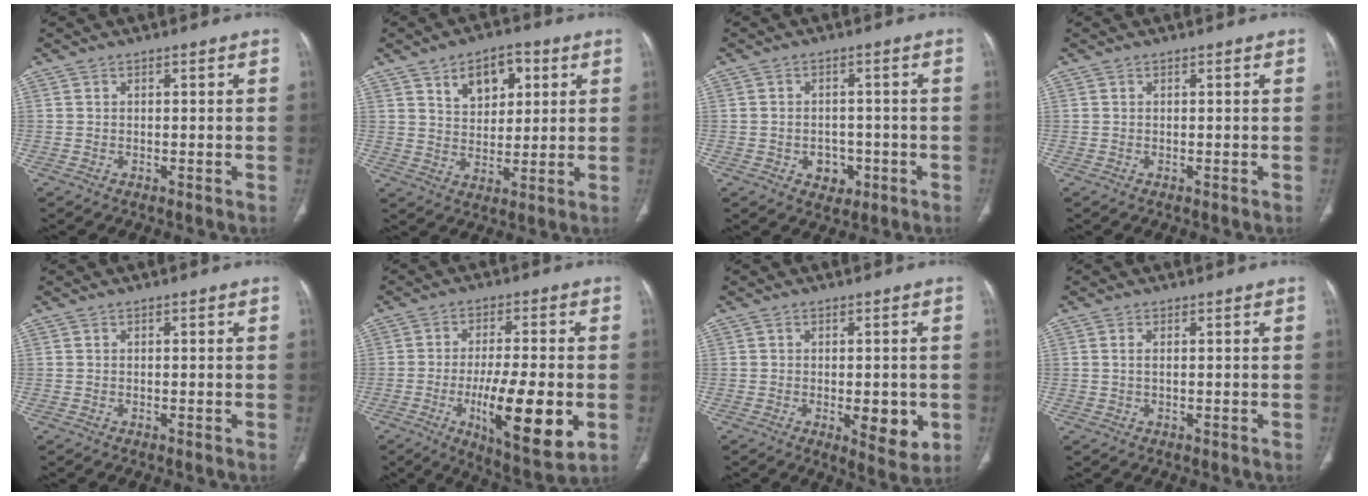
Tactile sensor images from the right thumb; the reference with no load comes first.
{"total": 9.5, "force": [4.3, 6.0, 6.1], "torque": [-0.059, -0.017, 0.070]}
{"total": 4.6, "force": [-1.6, 3.7, 2.2], "torque": [-0.010, 0.012, -0.015]}
{"total": 0.0}
{"total": 0.0}
{"total": 16.8, "force": [-4.4, 4.8, 15.5], "torque": [-0.249, -0.011, -0.062]}
{"total": 7.3, "force": [-1.5, 3.2, 6.4], "torque": [-0.069, -0.012, -0.013]}
{"total": 1.2, "force": [0.2, 0.5, 1.0], "torque": [-0.027, 0.002, 0.007]}